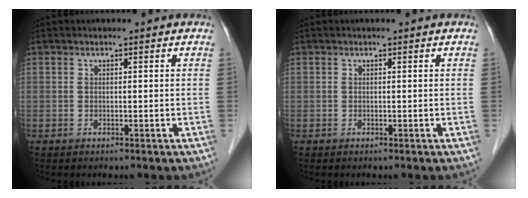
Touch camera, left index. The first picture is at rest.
{"total": 0.0}